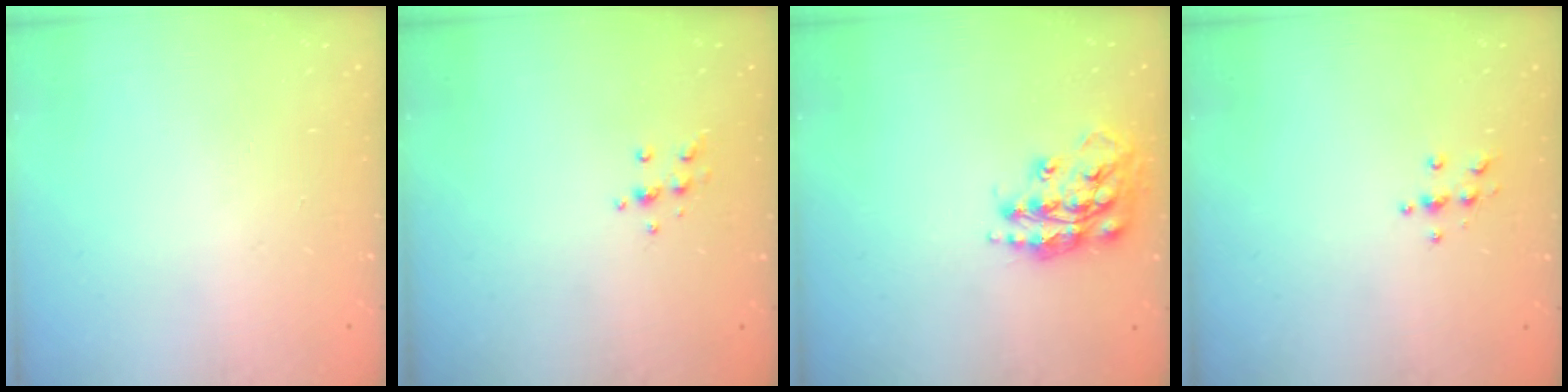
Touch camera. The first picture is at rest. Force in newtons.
{"total": 6.2, "press": 6.1, "slide": 0.7}
{"total": 15.5, "press": 15.4, "slide": 1.3}
{"total": 3.9, "press": 3.8, "slide": 0.4}